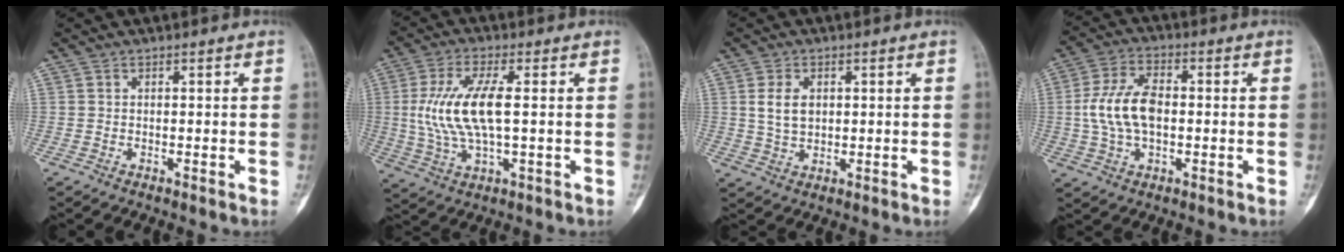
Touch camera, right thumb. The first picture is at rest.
{"total": 12.0, "force": [0.9, 4.3, 11.2], "torque": [-0.244, 0.004, 0.022]}
{"total": 5.1, "force": [1.1, 3.4, 3.6], "torque": [-0.059, -0.004, 0.027]}
{"total": 10.9, "force": [-0.1, 6.2, 9.0], "torque": [-0.177, 0.016, -0.004]}